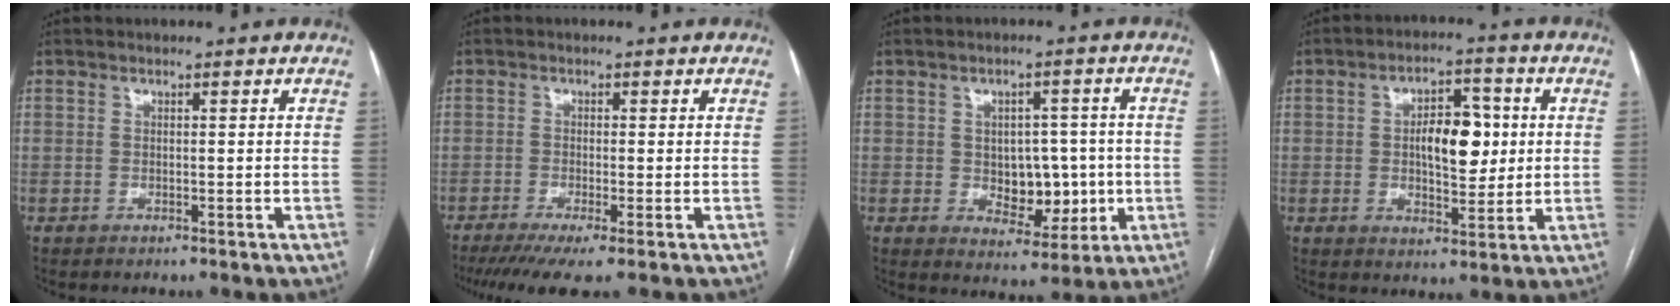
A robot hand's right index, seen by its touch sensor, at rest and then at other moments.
{"total": 5.5, "force": [-3.7, 0.2, 4.1], "torque": [-0.064, -0.013, -0.063]}
{"total": 7.7, "force": [-0.6, 5.0, 5.9], "torque": [-0.072, 0.010, 0.004]}
{"total": 8.9, "force": [1.0, 4.1, 7.8], "torque": [-0.122, 0.012, 0.019]}